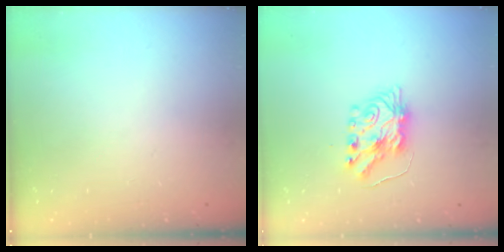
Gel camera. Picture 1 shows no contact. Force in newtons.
{"total": 7.8, "press": 7.7, "slide": 0.6}